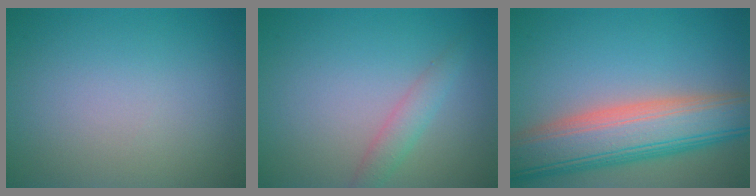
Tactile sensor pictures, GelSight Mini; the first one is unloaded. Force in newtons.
{"total": 1.9, "press": 1.9, "slide": 0.1}
{"total": 10.0, "press": 10.0, "slide": 0.7}